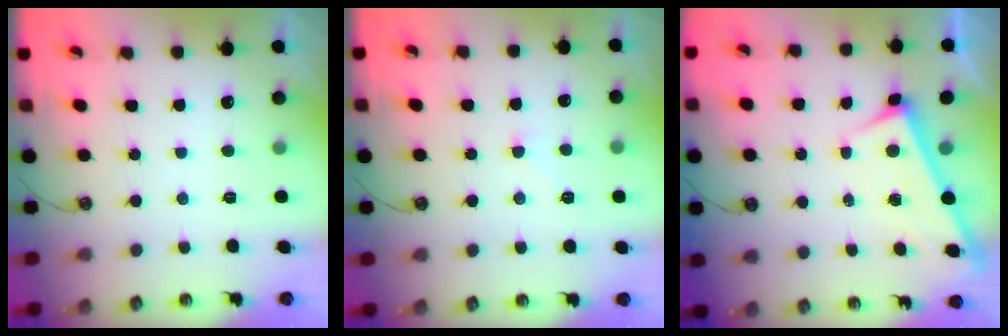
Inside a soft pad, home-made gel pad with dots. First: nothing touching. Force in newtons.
{"total": 2.0, "press": 2.0, "slide": 0.5}
{"total": 2.9, "press": 2.9, "slide": 0.1}